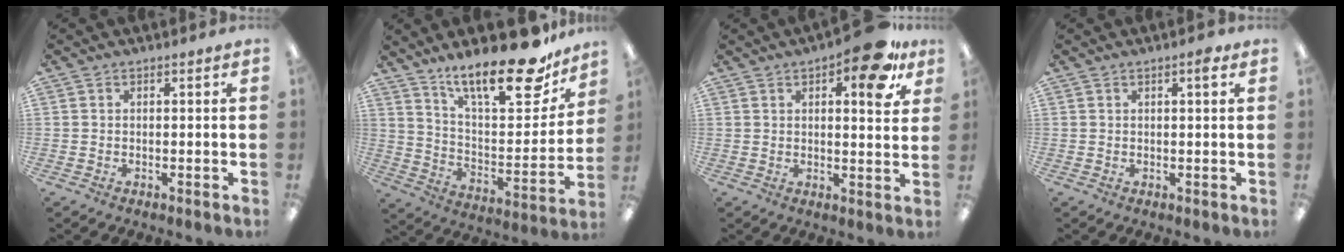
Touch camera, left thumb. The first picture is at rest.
{"total": 23.3, "force": [17.5, 7.0, 13.5], "torque": [-0.199, -0.126, 0.290]}
{"total": 12.9, "force": [7.0, 4.8, 9.6], "torque": [-0.123, -0.026, 0.110]}
{"total": 2.2, "force": [1.2, 0.5, 1.8], "torque": [-0.023, -0.002, 0.016]}